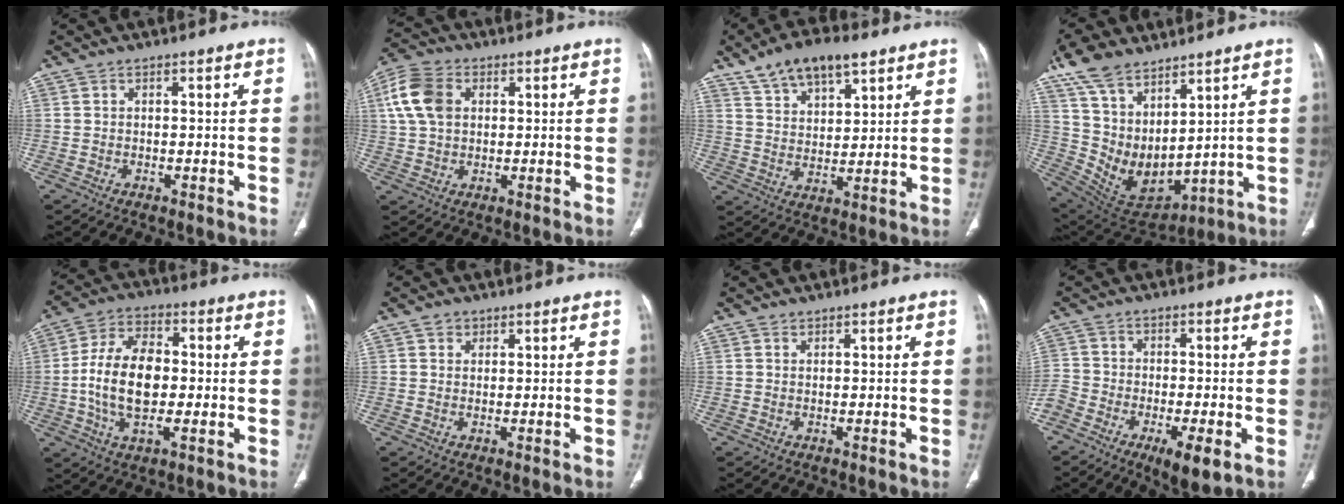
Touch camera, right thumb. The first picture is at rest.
{"total": 9.7, "force": [2.3, 6.9, 6.4], "torque": [-0.129, 0.013, 0.041]}
{"total": 12.6, "force": [8.2, 6.0, 7.5], "torque": [-0.100, -0.026, 0.145]}
{"total": 16.6, "force": [9.3, 9.2, 10.2], "torque": [-0.161, -0.034, 0.202]}
{"total": 14.0, "force": [-0.6, 7.8, 11.6], "torque": [-0.213, 0.015, -0.014]}
{"total": 2.0, "force": [1.0, 1.7, 0.4], "torque": [0.008, -0.004, 0.012]}
{"total": 0.6, "force": [0.4, 0.5, 0.1], "torque": [0.002, -0.002, 0.005]}
{"total": 11.5, "force": [-6.0, 4.4, 8.9], "torque": [-0.162, 0.007, -0.107]}